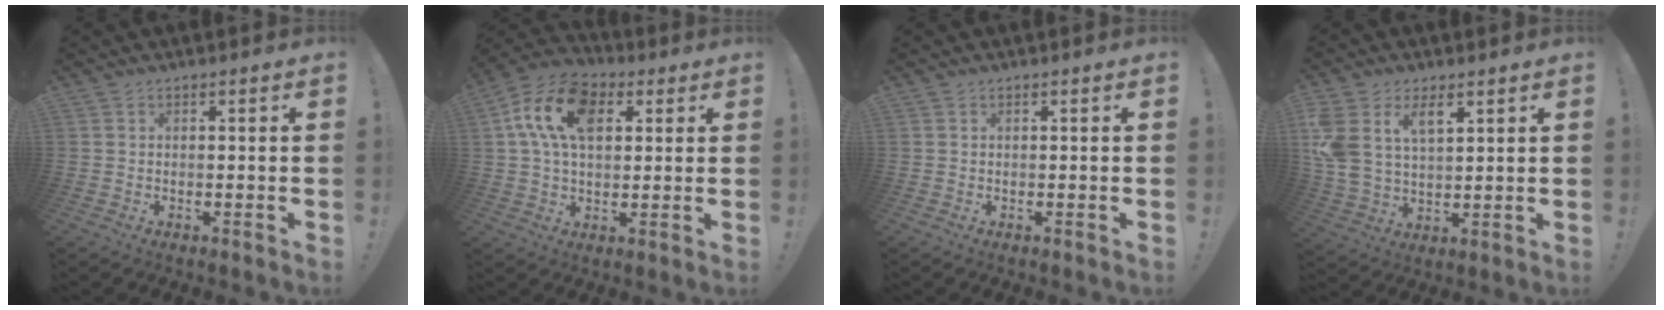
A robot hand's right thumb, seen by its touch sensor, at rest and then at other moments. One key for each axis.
{"total": 16.3, "fx": 5.3, "fy": 10.3, "fz": 11.5, "tx": -0.197, "ty": 0.006, "tz": 0.098}
{"total": 0.0}
{"total": 10.4, "fx": 5.5, "fy": 6.2, "fz": 6.2, "tx": -0.136, "ty": -0.020, "tz": 0.104}